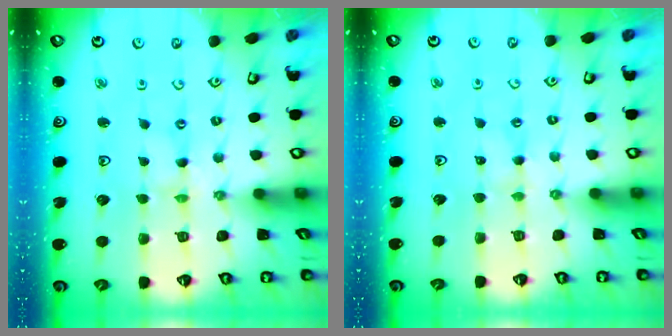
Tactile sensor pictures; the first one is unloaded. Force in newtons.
{"total": 1.7, "press": 1.6, "slide": 0.4}